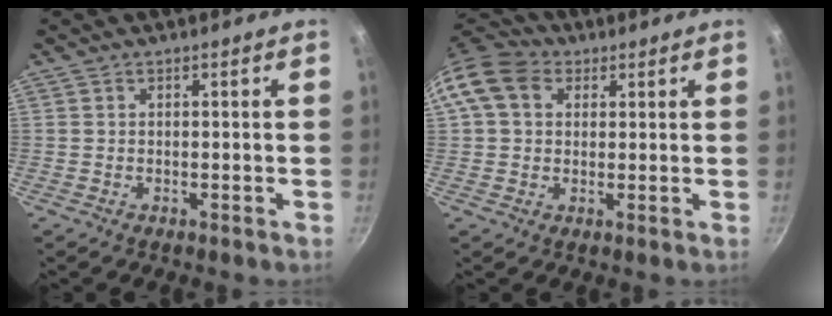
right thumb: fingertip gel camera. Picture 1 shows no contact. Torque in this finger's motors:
{"motor_torque": [0.28, 0.29, 0.33, -0.24, 0.38]}